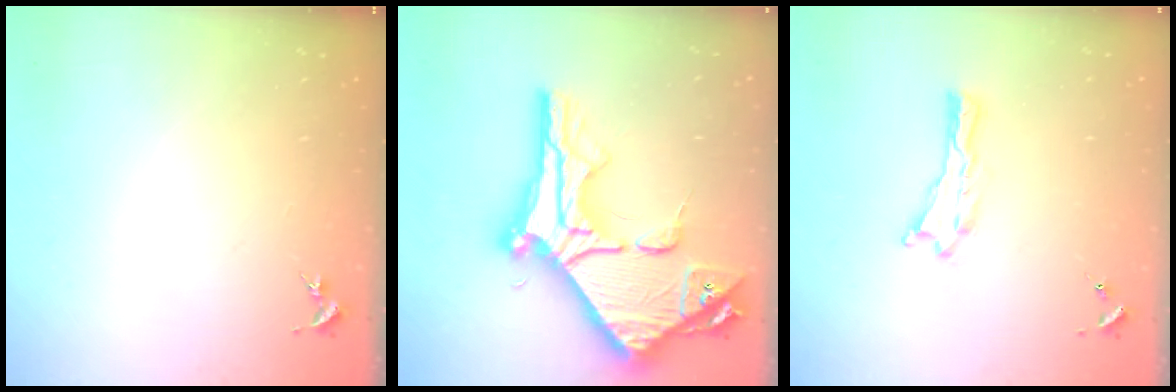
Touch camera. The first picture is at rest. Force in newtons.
{"total": 15.4, "press": 15.3, "slide": 1.5}
{"total": 0.0}